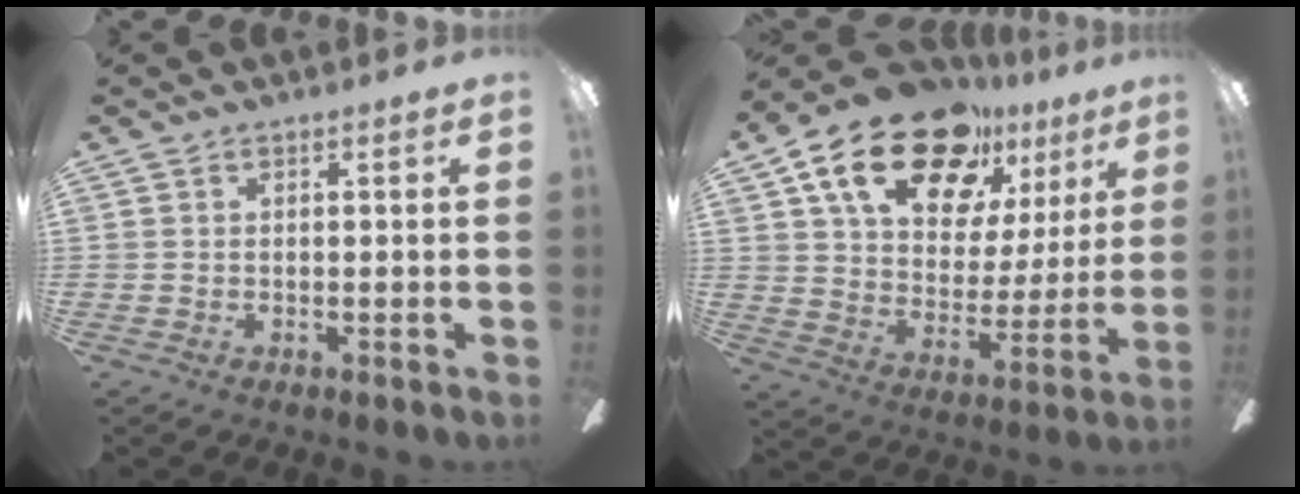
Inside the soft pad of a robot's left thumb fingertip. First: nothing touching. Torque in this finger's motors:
{"motor_torque": [1.25, 1.42, 1.34, -1.42, 0.23]}